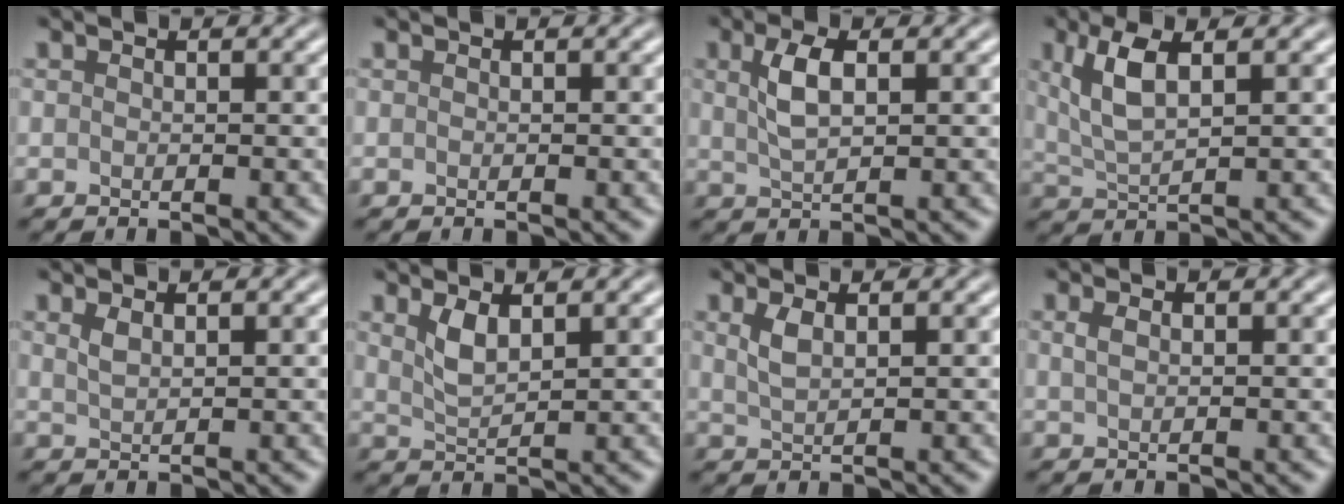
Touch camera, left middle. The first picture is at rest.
{"total": 0.0}
{"total": 3.2, "force": [1.0, 1.3, 2.7], "torque": [-0.060, 0.004, 0.022]}
{"total": 4.1, "force": [1.6, 1.4, 3.5], "torque": [-0.079, 0.000, 0.035]}
{"total": 1.1, "force": [0.7, 0.4, 0.8], "torque": [-0.019, 0.000, 0.016]}
{"total": 2.2, "force": [1.3, 0.7, 1.6], "torque": [-0.037, -0.004, 0.030]}
{"total": 1.8, "force": [0.9, 0.6, 1.4], "torque": [-0.034, -0.001, 0.021]}
{"total": 0.9, "force": [0.4, 0.4, 0.8], "torque": [-0.016, 0.001, 0.009]}